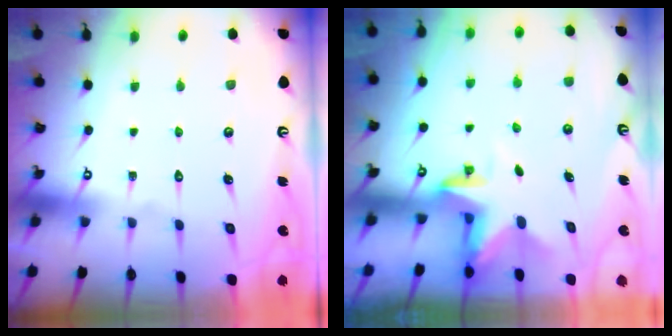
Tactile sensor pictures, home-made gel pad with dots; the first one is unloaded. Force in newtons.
{"total": 2.9, "press": 2.9, "slide": 0.2}